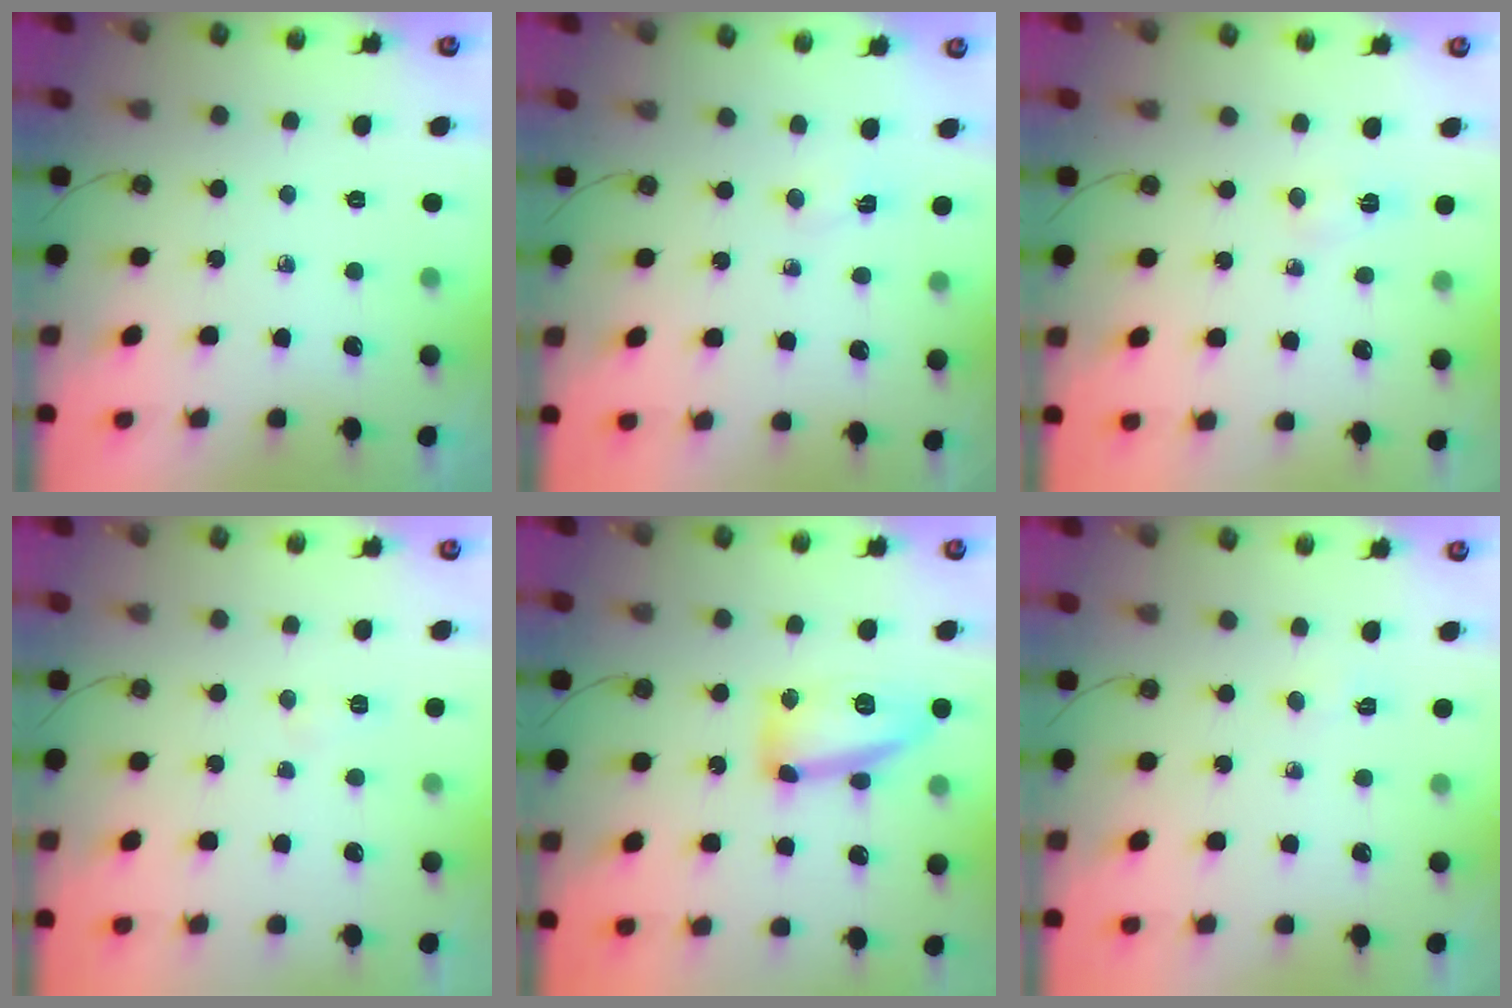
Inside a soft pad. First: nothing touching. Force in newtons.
{"total": 3.8, "press": 0.5, "slide": 3.8}
{"total": 2.9, "press": 2.9, "slide": 0.4}
{"total": 4.2, "press": 4.2, "slide": 0.4}
{"total": 13.2, "press": 13.2, "slide": 1.3}
{"total": 1.8, "press": 1.6, "slide": 0.6}